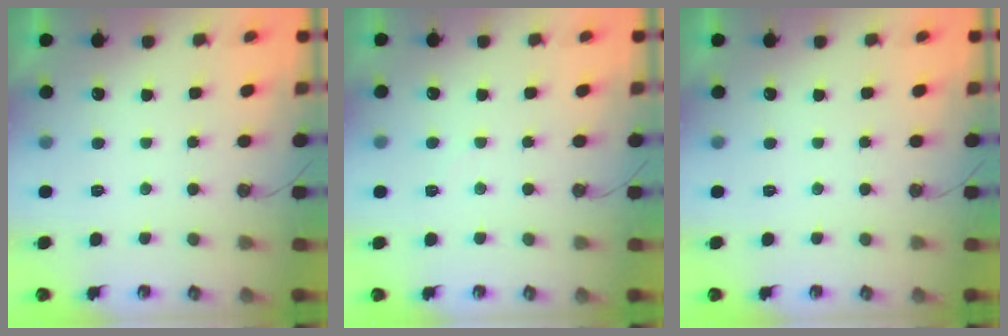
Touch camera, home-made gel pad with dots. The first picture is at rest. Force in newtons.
{"total": 4.1, "press": 4.0, "slide": 0.7}
{"total": 0.0}